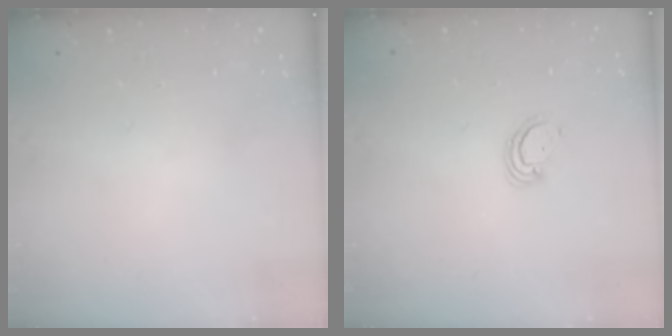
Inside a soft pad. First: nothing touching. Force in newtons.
{"total": 3.6, "press": 3.6, "slide": 0.3}